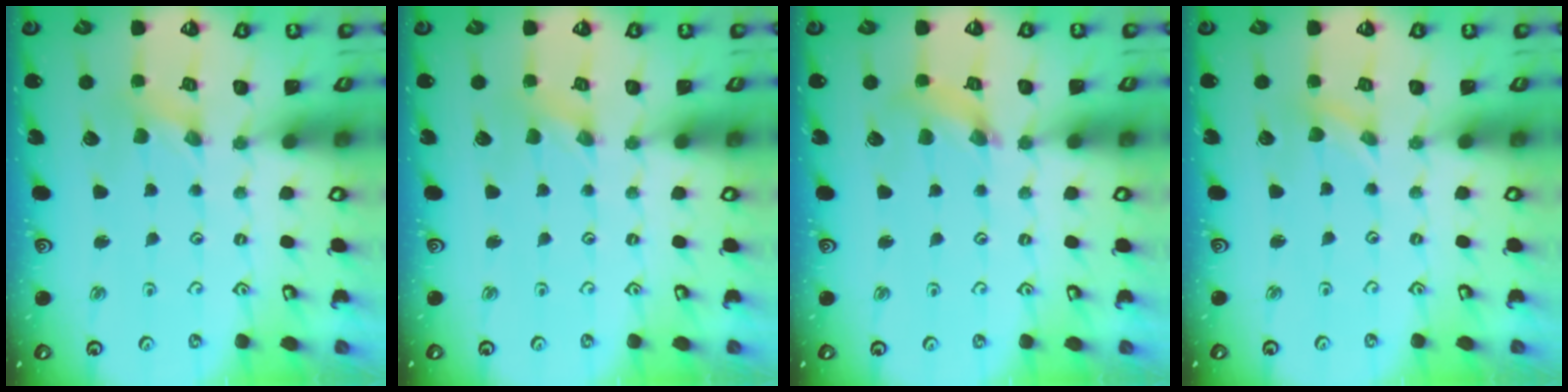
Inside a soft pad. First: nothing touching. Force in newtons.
{"total": 0.0}
{"total": 3.7, "press": 3.7, "slide": 0.4}
{"total": 0.0}